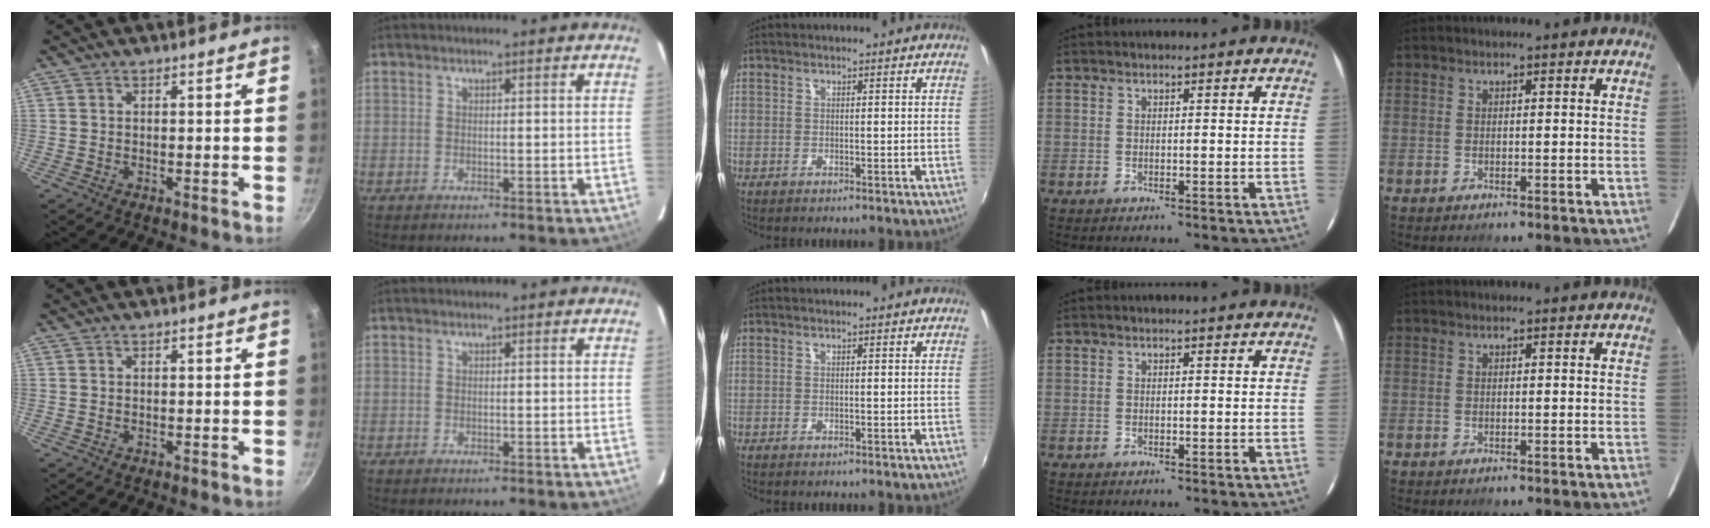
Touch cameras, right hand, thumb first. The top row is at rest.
{}